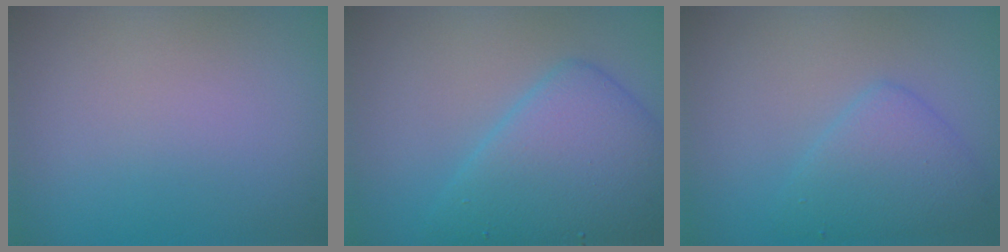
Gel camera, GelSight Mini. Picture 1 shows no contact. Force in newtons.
{"total": 6.4, "press": 6.4, "slide": 0.1}
{"total": 3.2, "press": 3.2, "slide": 0.1}